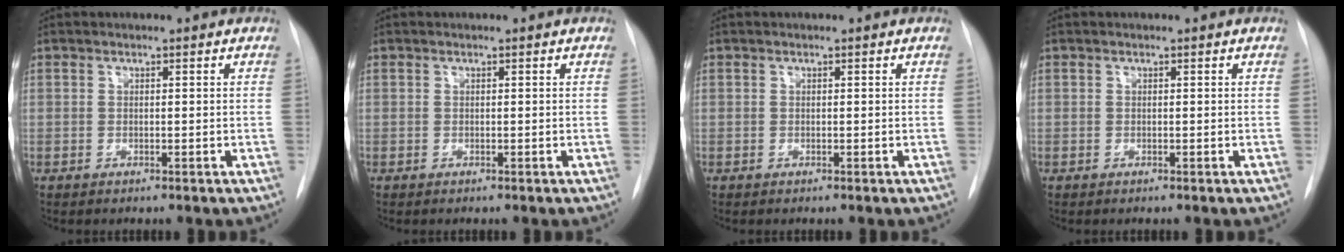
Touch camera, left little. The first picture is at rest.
{"total": 0.0}
{"total": 0.0}
{"total": 0.0}